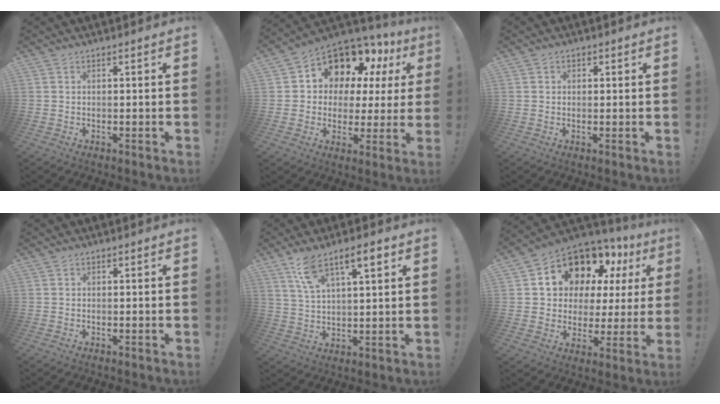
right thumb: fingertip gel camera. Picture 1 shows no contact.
{"total": 12.4, "force": [7.9, 7.6, 5.8], "torque": [-0.094, -0.066, 0.146]}
{"total": 1.2, "force": [0.1, 1.1, 0.3], "torque": [-0.002, 0.004, 0.001]}
{"total": 0.0}
{"total": 10.1, "force": [6.3, 3.5, 7.1], "torque": [-0.123, -0.016, 0.112]}
{"total": 13.7, "force": [8.8, 8.7, 5.8], "torque": [-0.103, -0.063, 0.173]}